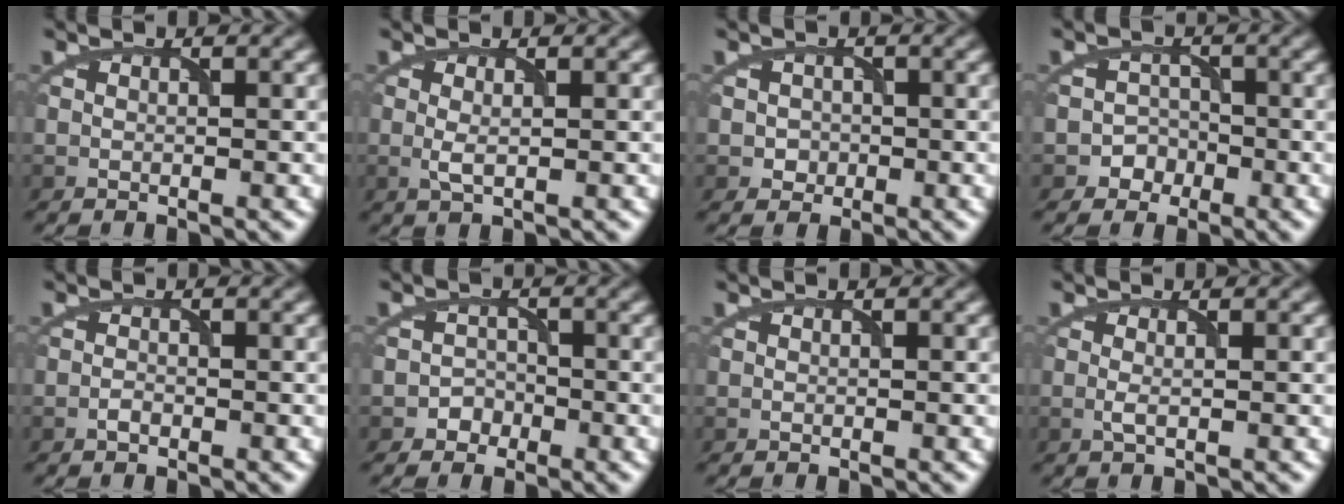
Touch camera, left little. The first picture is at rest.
{"total": 1.2, "force": [0.1, 0.3, 1.2], "torque": [-0.026, 0.000, 0.000]}
{"total": 1.4, "force": [-0.2, 1.4, 0.2], "torque": [0.010, -0.001, -0.005]}
{"total": 2.3, "force": [-1.3, 1.9, 0.0], "torque": [0.019, 0.012, -0.025]}
{"total": 0.7, "force": [-0.5, 0.3, 0.4], "torque": [-0.009, 0.001, -0.011]}
{"total": 1.7, "force": [-1.0, 1.3, 0.0], "torque": [0.009, 0.011, -0.018]}
{"total": 0.0}
{"total": 0.9, "force": [-0.1, 0.2, 0.9], "torque": [-0.022, -0.001, -0.002]}